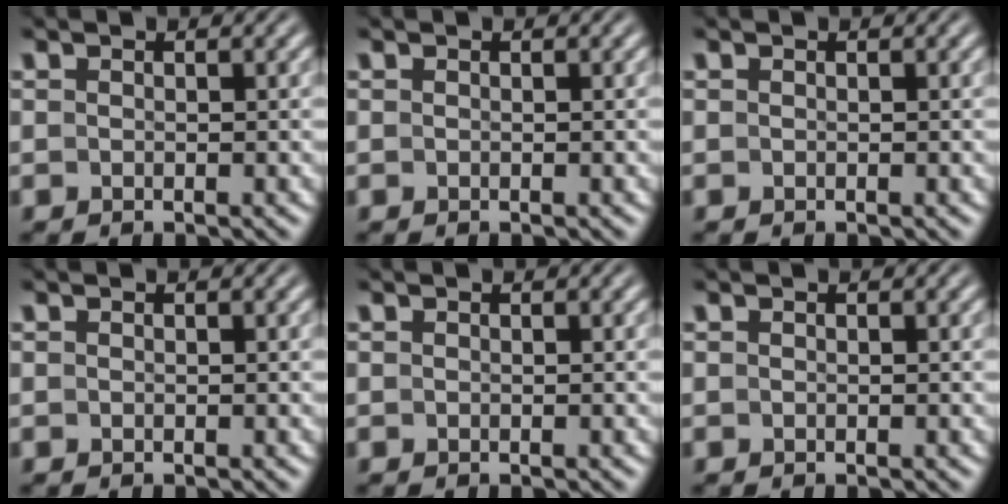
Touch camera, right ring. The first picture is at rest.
{"total": 0.0}
{"total": 0.0}
{"total": 1.1, "force": [-0.3, -1.0, -0.4], "torque": [0.013, -0.010, 0.006]}
{"total": 0.0}
{"total": 0.0}